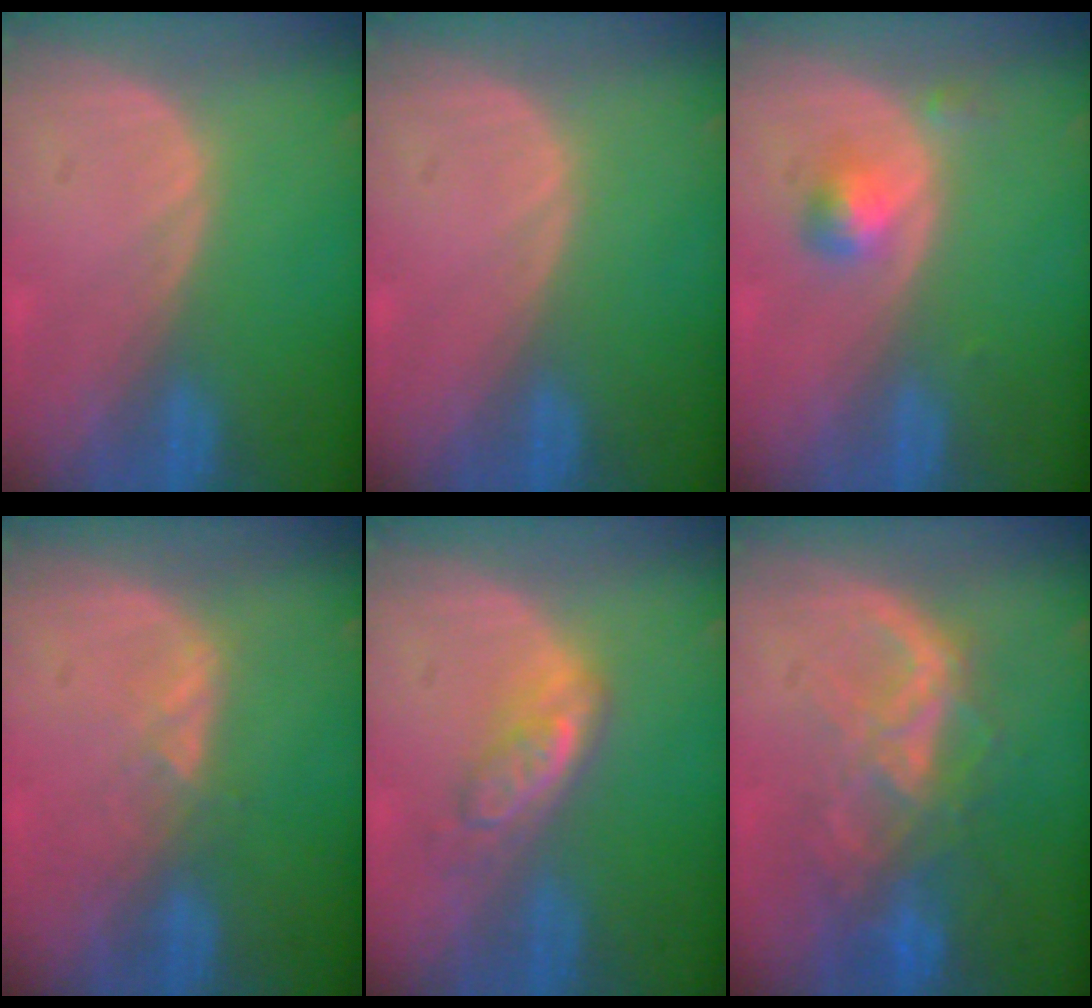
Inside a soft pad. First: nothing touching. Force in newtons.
{"total": 0.0}
{"total": 2.8, "press": 2.7, "slide": 0.2}
{"total": 2.0, "press": 2.0, "slide": 0.3}
{"total": 5.0, "press": 4.6, "slide": 1.9}
{"total": 8.9, "press": 7.5, "slide": 4.7}